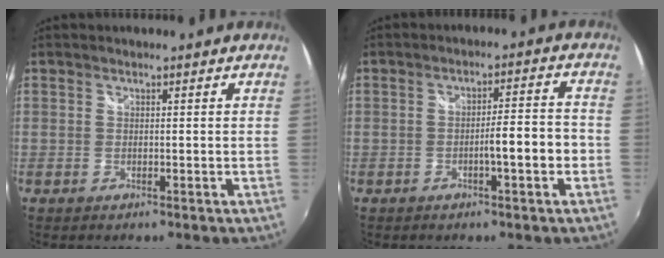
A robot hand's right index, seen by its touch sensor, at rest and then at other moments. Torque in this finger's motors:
{"motor_torque": [1.29, 0.84, 0.27, 0.04]}